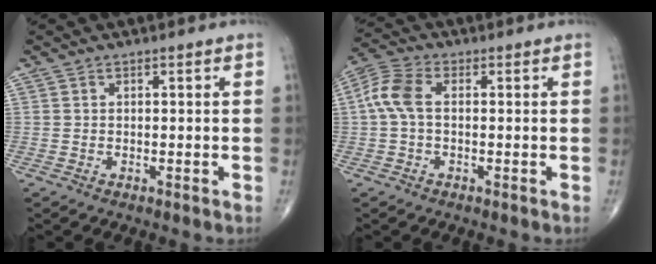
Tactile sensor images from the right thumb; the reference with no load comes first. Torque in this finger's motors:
{"motor_torque": [0.74, 0.72, 0.72, -0.15, 0.06]}